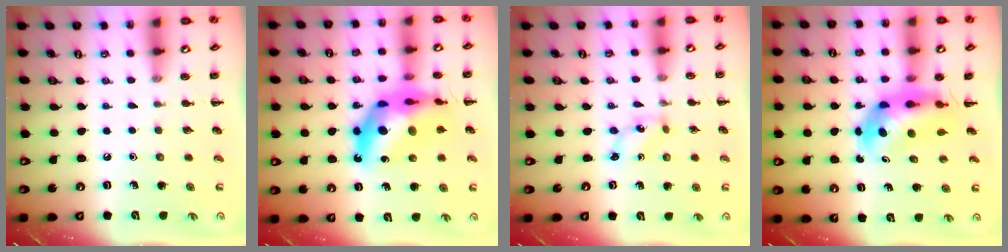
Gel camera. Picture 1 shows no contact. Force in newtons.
{"total": 17.5, "press": 16.8, "slide": 4.8}
{"total": 1.4, "press": 1.4, "slide": 0.3}
{"total": 6.9, "press": 6.7, "slide": 1.5}